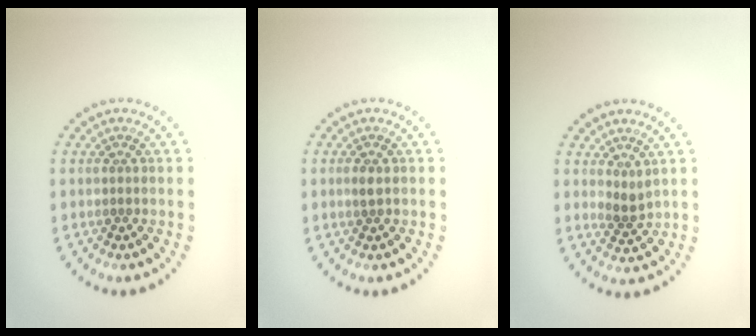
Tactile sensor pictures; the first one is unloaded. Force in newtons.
{"total": 0.8, "press": 0.8, "slide": 0.0}
{"total": 1.4, "press": 1.0, "slide": 1.0}